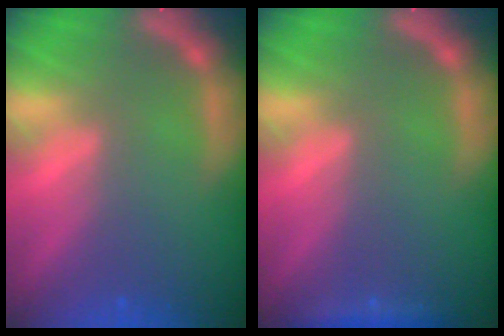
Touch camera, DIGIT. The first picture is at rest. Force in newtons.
{"total": 1.4}